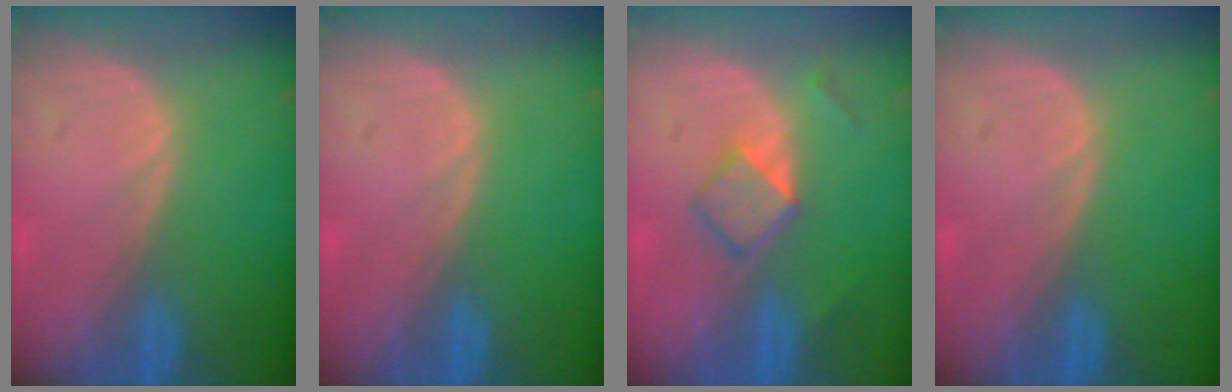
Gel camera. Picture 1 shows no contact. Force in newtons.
{"total": 0.0}
{"total": 4.1, "press": 4.1, "slide": 0.5}
{"total": 0.0}